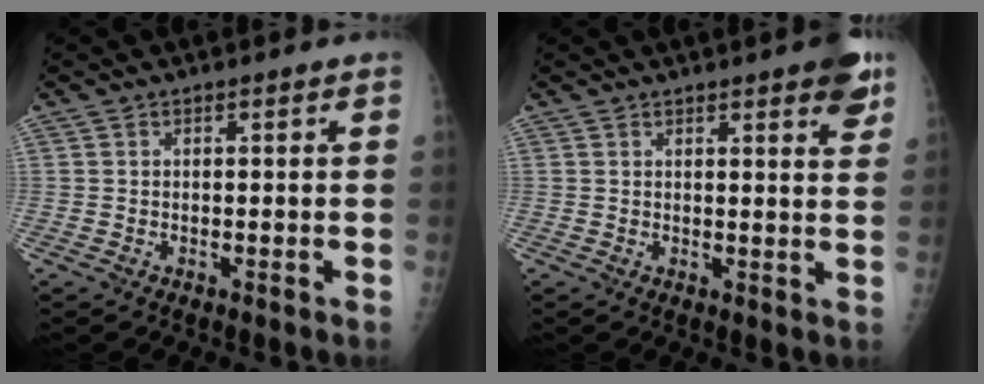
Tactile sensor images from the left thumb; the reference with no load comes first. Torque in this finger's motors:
{"motor_torque": [1.65, 0.84, 0.69, -0.27, 0.10]}